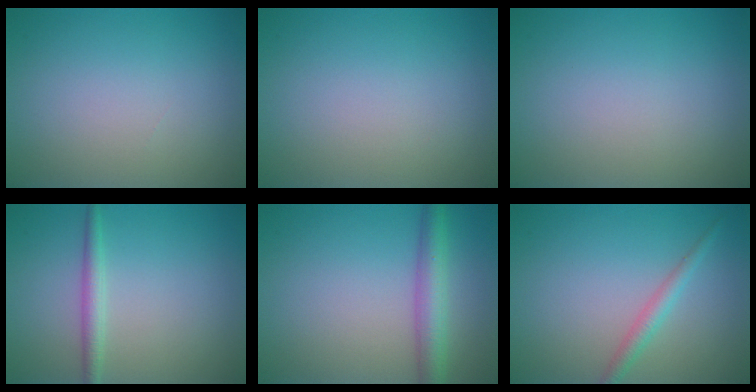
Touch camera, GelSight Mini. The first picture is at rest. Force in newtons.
{"total": 0.0}
{"total": 0.0}
{"total": 1.8, "press": 1.8, "slide": 0.0}
{"total": 3.8, "press": 3.8, "slide": 0.1}
{"total": 1.8, "press": 1.8, "slide": 0.1}